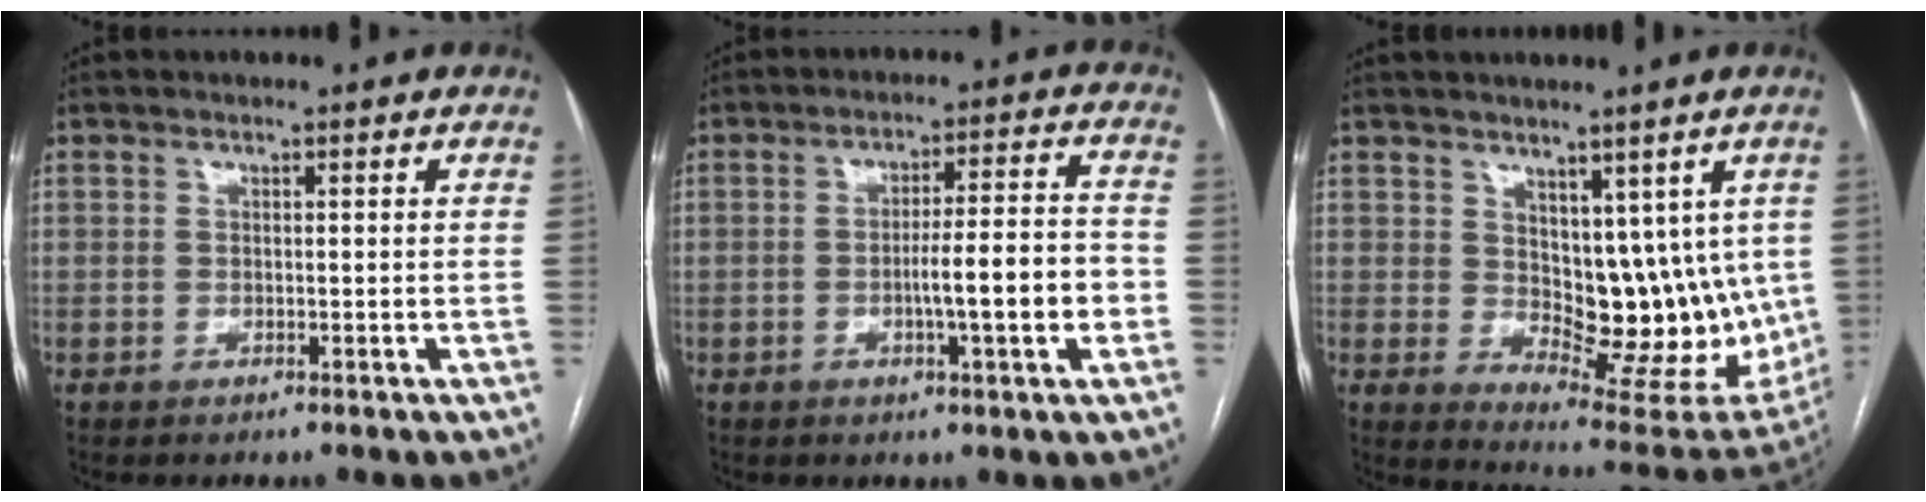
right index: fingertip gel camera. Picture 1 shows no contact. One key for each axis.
{"total": 9.4, "fx": -2.4, "fy": 0.5, "fz": 9.1, "tx": -0.137, "ty": 0.011, "tz": -0.035}
{"total": 13.3, "fx": 2.4, "fy": 7.4, "fz": 10.8, "tx": -0.129, "ty": -0.004, "tz": 0.060}